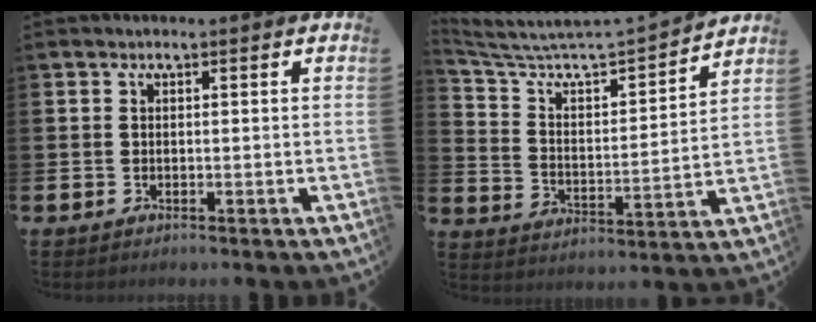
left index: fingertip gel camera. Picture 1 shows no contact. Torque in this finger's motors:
{"motor_torque": [0.12, -0.11, -0.06, 0.01]}